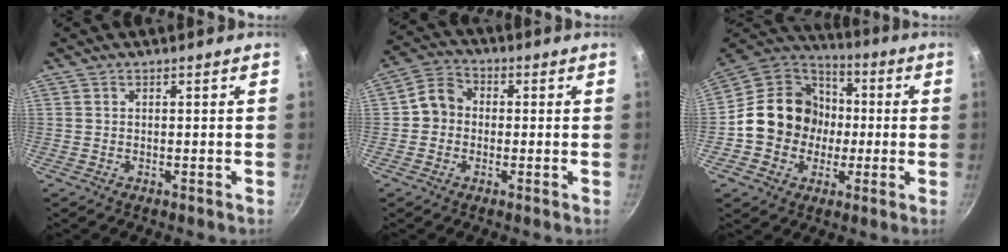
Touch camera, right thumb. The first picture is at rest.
{"total": 6.2, "force": [-0.3, 5.4, 3.0], "torque": [-0.025, 0.016, -0.025]}
{"total": 17.1, "force": [-1.0, 15.2, 7.9], "torque": [-0.104, 0.036, -0.025]}